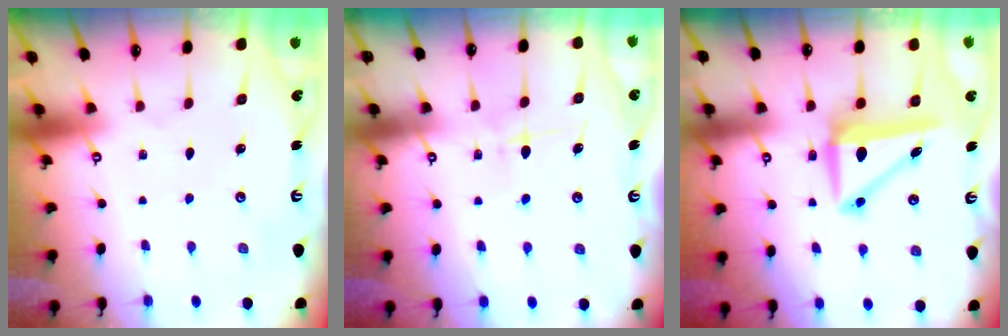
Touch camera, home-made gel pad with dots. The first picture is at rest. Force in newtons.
{"total": 7.0, "press": 7.0, "slide": 0.8}
{"total": 8.5, "press": 8.3, "slide": 1.6}